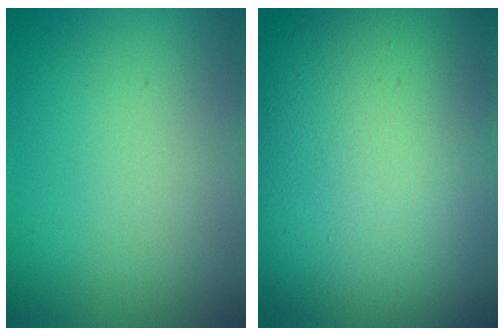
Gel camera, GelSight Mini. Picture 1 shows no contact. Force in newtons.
{"total": 21.8, "press": 21.8, "slide": 1.0}